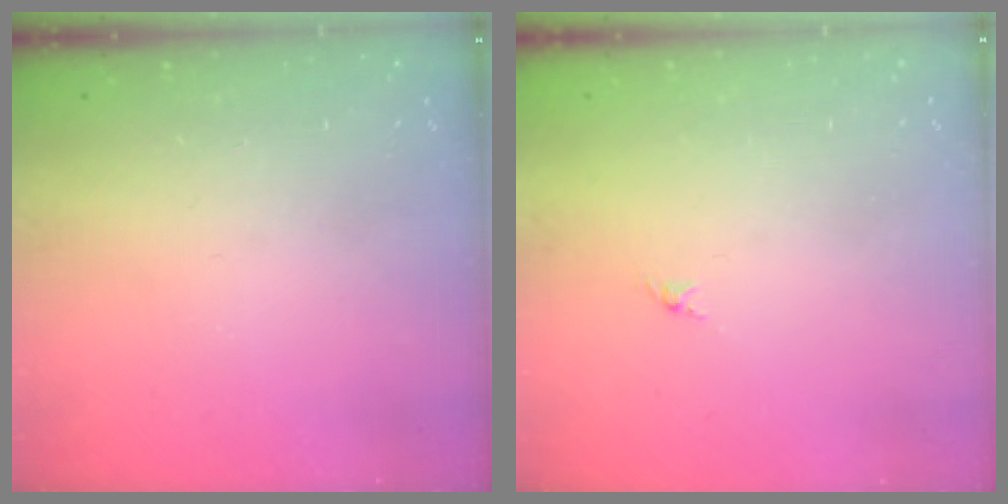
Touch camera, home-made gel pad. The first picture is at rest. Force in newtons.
{"total": 0.0}